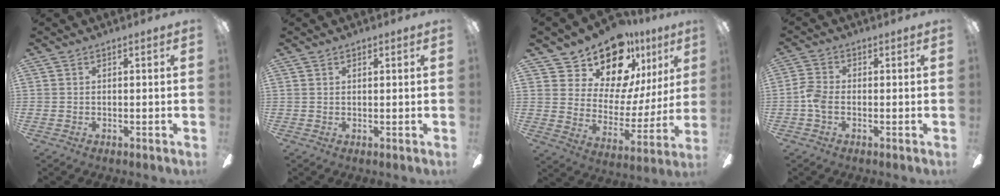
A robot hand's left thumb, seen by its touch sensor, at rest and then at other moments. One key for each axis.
{"total": 0.6, "fx": 0.5, "fy": 0.3, "fz": 0.1, "tx": 0.004, "ty": -0.001, "tz": 0.008}
{"total": 18.2, "fx": 14.5, "fy": 8.7, "fz": 6.9, "tx": -0.125, "ty": -0.111, "tz": 0.260}
{"total": 4.4, "fx": -1.1, "fy": 2.5, "fz": 3.4, "tx": -0.071, "ty": 0.007, "tz": -0.020}